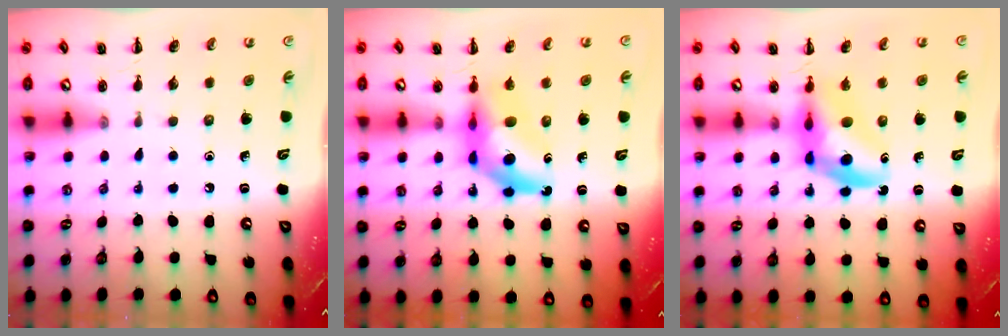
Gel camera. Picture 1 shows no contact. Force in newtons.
{"total": 9.2, "press": 8.6, "slide": 3.1}
{"total": 8.7, "press": 8.3, "slide": 2.7}